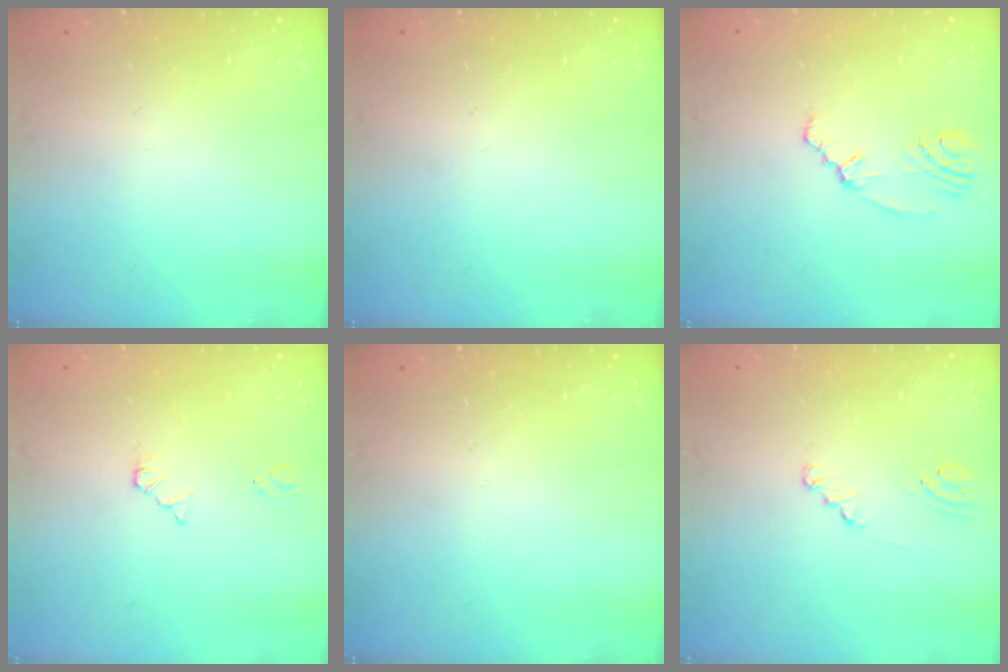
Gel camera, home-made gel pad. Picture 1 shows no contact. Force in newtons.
{"total": 0.0}
{"total": 4.8, "press": 2.3, "slide": 4.2}
{"total": 3.9, "press": 3.9, "slide": 0.5}
{"total": 0.0}
{"total": 1.2, "press": 1.1, "slide": 0.1}